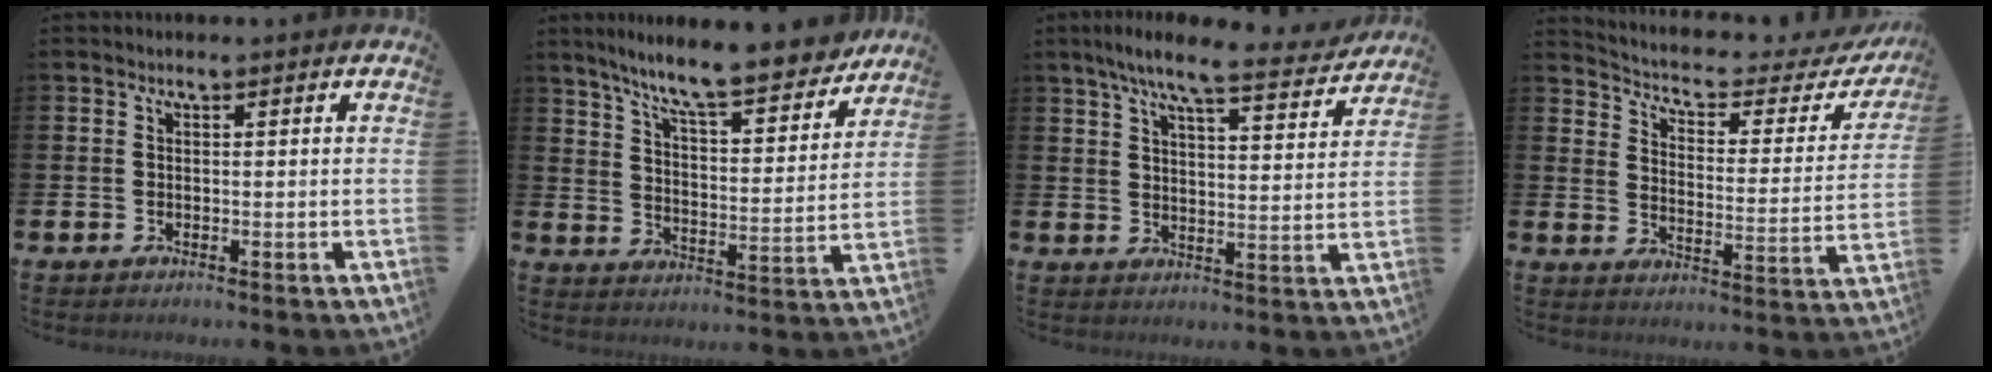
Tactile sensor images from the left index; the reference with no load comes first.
{"total": 10.4, "force": [9.4, 1.0, 4.2], "torque": [-0.104, -0.059, 0.162]}
{"total": 8.3, "force": [7.2, 0.9, 4.0], "torque": [-0.088, -0.033, 0.124]}
{"total": 4.2, "force": [3.5, 1.6, 1.7], "torque": [-0.061, -0.026, 0.049]}